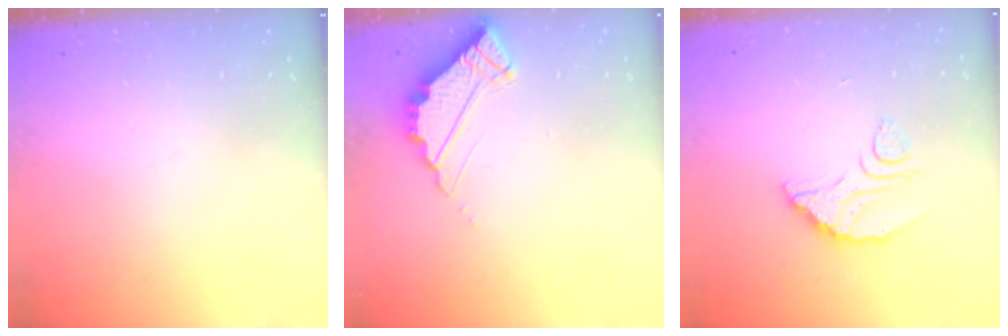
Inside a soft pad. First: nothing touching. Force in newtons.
{"total": 5.9, "press": 5.9, "slide": 0.2}
{"total": 7.6, "press": 7.6, "slide": 0.4}